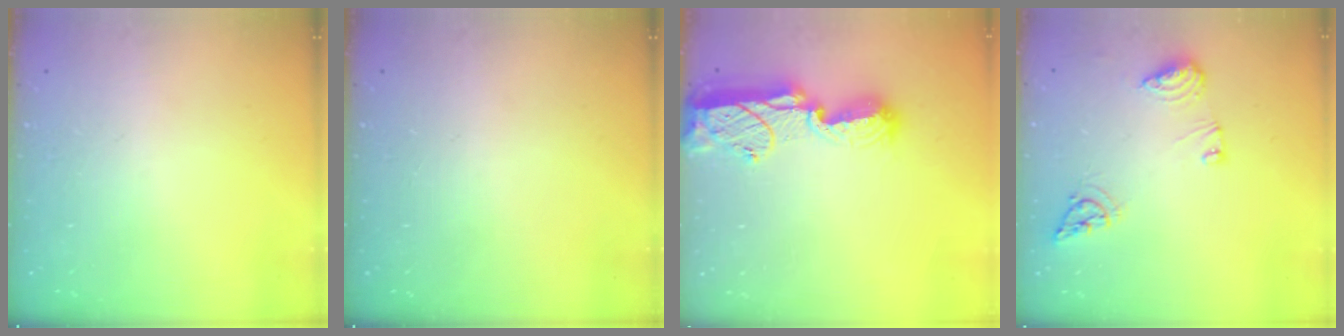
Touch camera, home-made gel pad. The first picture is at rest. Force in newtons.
{"total": 0.0}
{"total": 15.4, "press": 14.2, "slide": 6.0}
{"total": 9.7, "press": 9.6, "slide": 1.1}